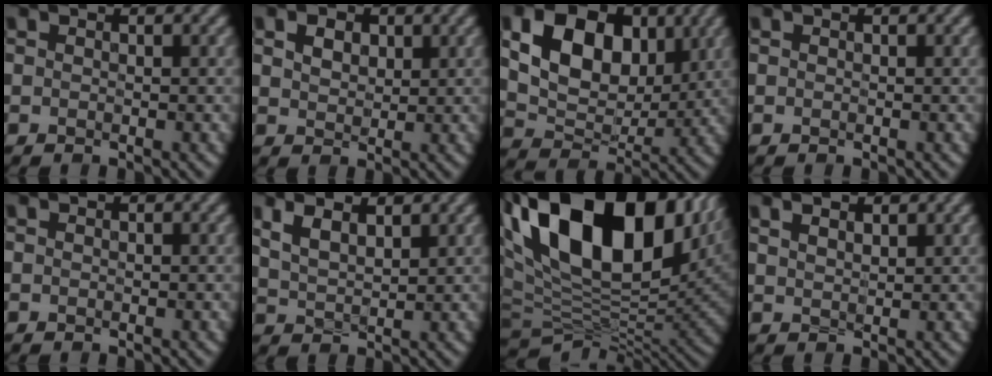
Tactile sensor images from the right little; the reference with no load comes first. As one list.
[{"total": 1.9, "force": [0.5, 1.4, 1.1], "torque": [-0.029, 0.000, 0.012]}, {"total": 9.3, "force": [2.5, 6.4, 6.2], "torque": [-0.129, -0.006, 0.043]}, {"total": 0.0}, {"total": 0.0}, {"total": 3.5, "force": [2.0, 1.4, 2.5], "torque": [-0.058, 0.007, 0.037]}, {"total": 17.8, "force": [6.5, 10.5, 12.9], "torque": [-0.230, 0.020, 0.118]}, {"total": 2.8, "force": [1.9, 1.1, 1.6], "torque": [-0.025, 0.018, 0.014]}]